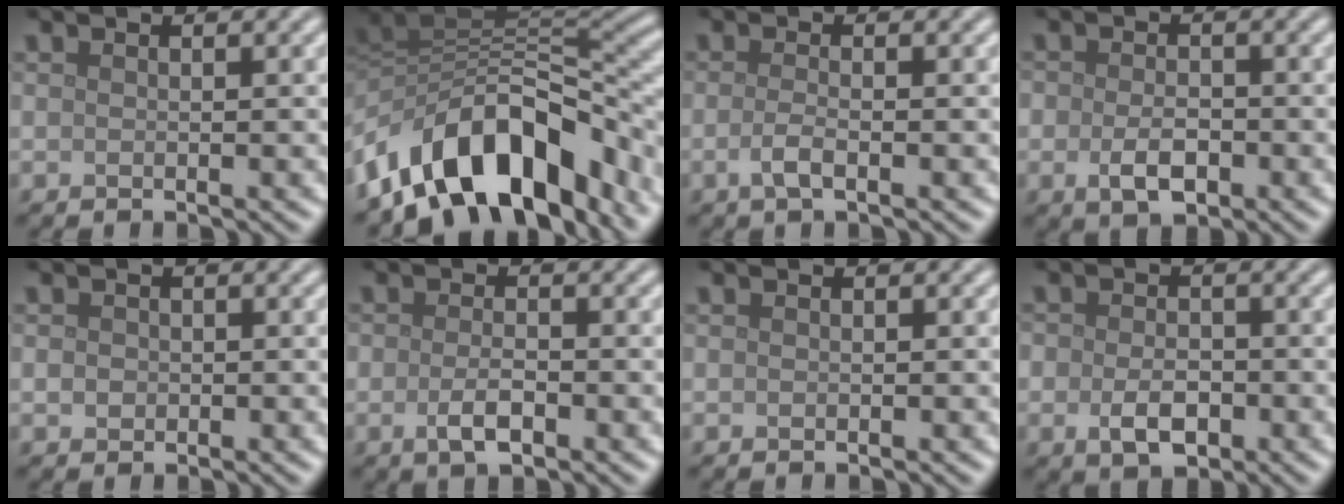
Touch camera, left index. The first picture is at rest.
{"total": 12.9, "force": [-6.5, 7.1, 8.5], "torque": [-0.135, 0.017, -0.121]}
{"total": 1.8, "force": [-0.6, 0.6, 1.5], "torque": [-0.032, -0.001, -0.018]}
{"total": 3.1, "force": [-1.1, 2.0, 2.2], "torque": [-0.043, -0.005, -0.022]}
{"total": 0.9, "force": [-0.1, 0.9, 0.3], "torque": [-0.003, -0.002, -0.004]}
{"total": 2.4, "force": [-1.0, 1.0, 1.9], "torque": [-0.039, -0.003, -0.020]}
{"total": 0.0}
{"total": 3.5, "force": [-1.1, 2.3, 2.3], "torque": [-0.047, -0.007, -0.024]}